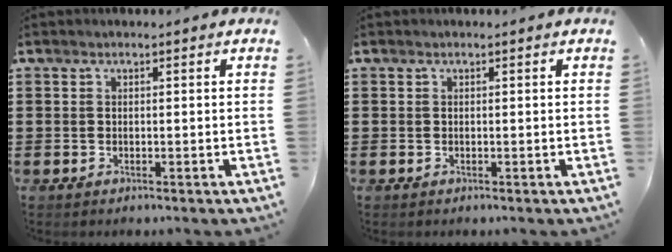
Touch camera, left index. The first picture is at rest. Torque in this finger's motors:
{"motor_torque": [0.04, -0.04, 0.00, 0.00]}